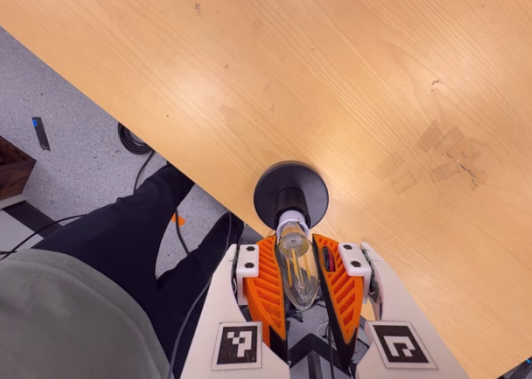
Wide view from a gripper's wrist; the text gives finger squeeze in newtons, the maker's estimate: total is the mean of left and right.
{"total": 20.8, "left": 22.4, "right": 19.2}